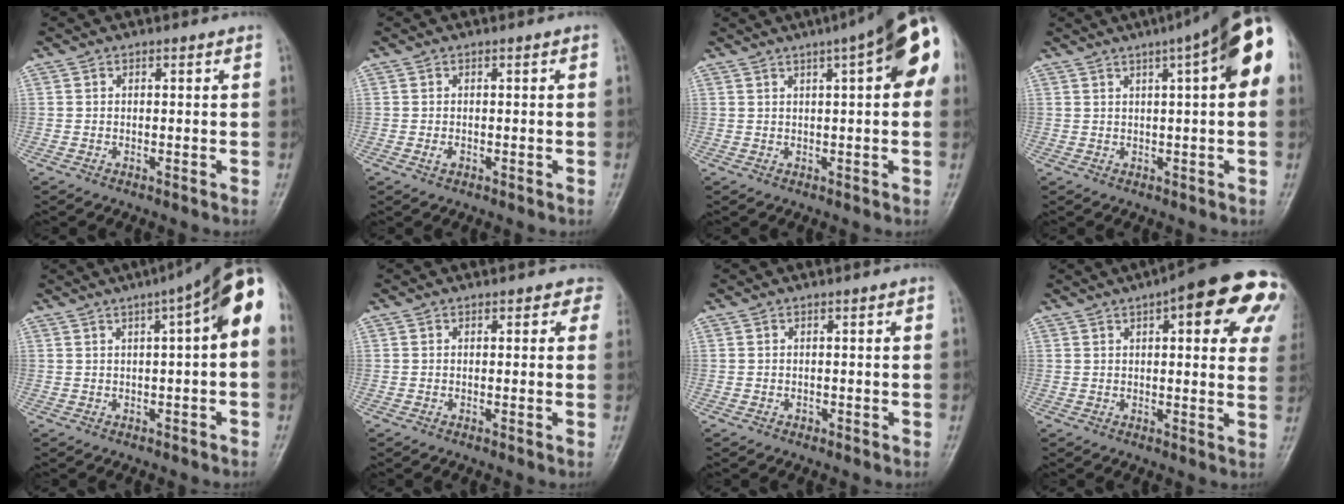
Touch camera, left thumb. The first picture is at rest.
{"total": 1.1, "force": [-0.4, 0.7, 0.7], "torque": [-0.016, 0.007, -0.005]}
{"total": 14.2, "force": [4.7, 3.7, 12.9], "torque": [-0.156, 0.022, 0.050]}
{"total": 14.7, "force": [5.0, 3.0, 13.5], "torque": [-0.176, 0.021, 0.057]}
{"total": 11.6, "force": [2.5, 2.7, 11.0], "torque": [-0.139, 0.035, 0.022]}
{"total": 2.2, "force": [1.1, 1.6, 1.0], "torque": [0.019, 0.000, 0.000]}
{"total": 0.5, "force": [-0.3, 0.4, 0.0], "torque": [0.002, 0.007, -0.005]}
{"total": 20.7, "force": [8.4, 6.5, 17.8], "torque": [-0.201, 0.005, 0.094]}